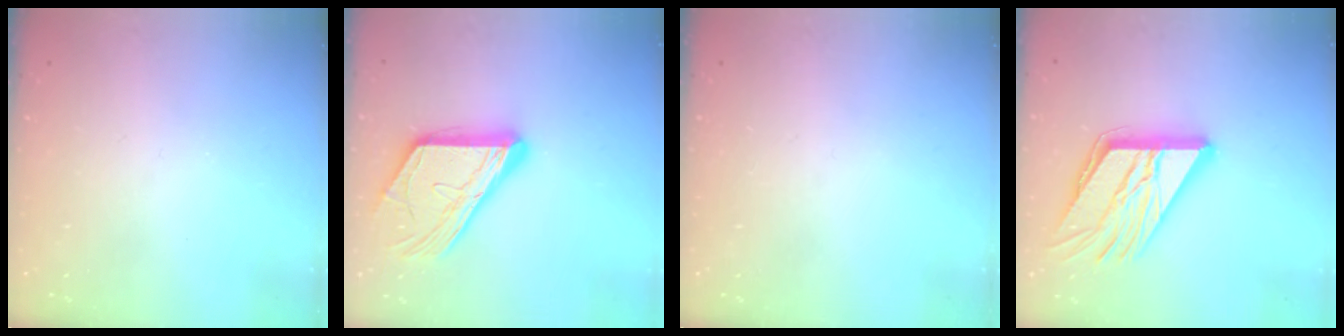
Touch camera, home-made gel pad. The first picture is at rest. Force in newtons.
{"total": 17.1, "press": 17.0, "slide": 1.6}
{"total": 0.0}
{"total": 18.6, "press": 18.5, "slide": 2.2}